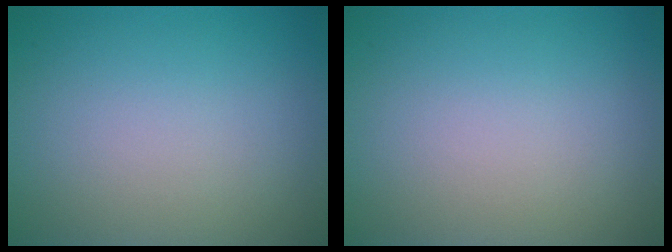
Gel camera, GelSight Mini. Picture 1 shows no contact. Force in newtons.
{"total": 0.0}